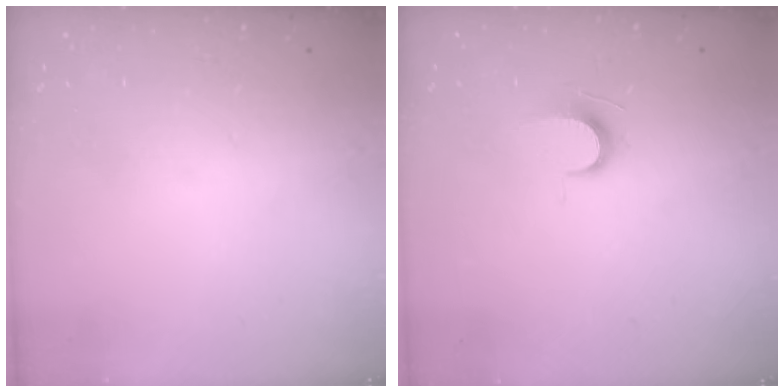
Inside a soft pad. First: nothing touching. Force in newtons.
{"total": 6.1, "press": 6.0, "slide": 0.6}